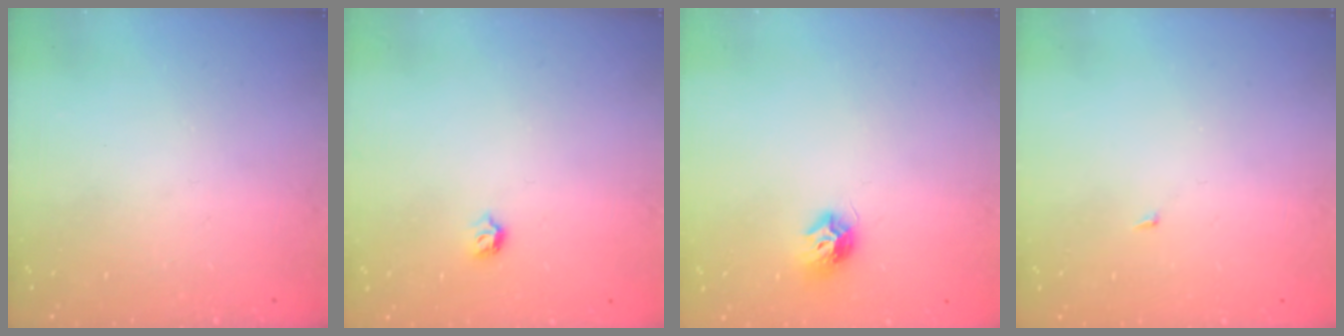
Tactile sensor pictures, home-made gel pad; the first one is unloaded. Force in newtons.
{"total": 4.0, "press": 4.0, "slide": 0.8}
{"total": 7.9, "press": 7.9, "slide": 0.4}
{"total": 1.4, "press": 1.3, "slide": 0.1}